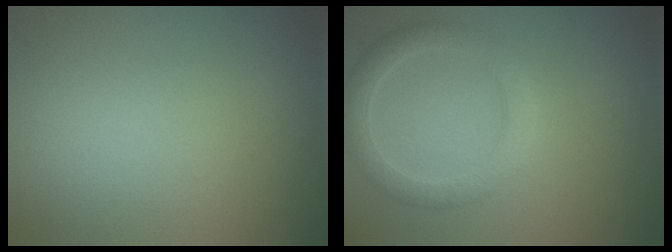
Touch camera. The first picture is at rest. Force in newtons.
{"total": 2.9, "press": 2.9, "slide": 0.1}